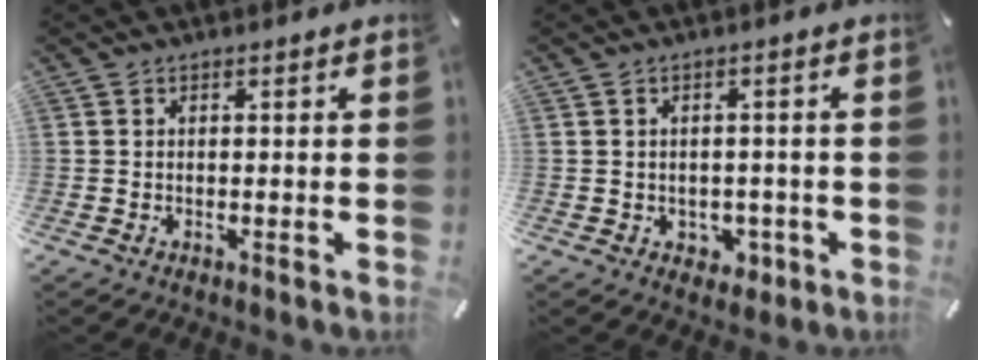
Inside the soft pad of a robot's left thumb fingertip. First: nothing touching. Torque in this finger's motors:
{"motor_torque": [0.00, 0.00, 0.17, 0.16, 0.00]}